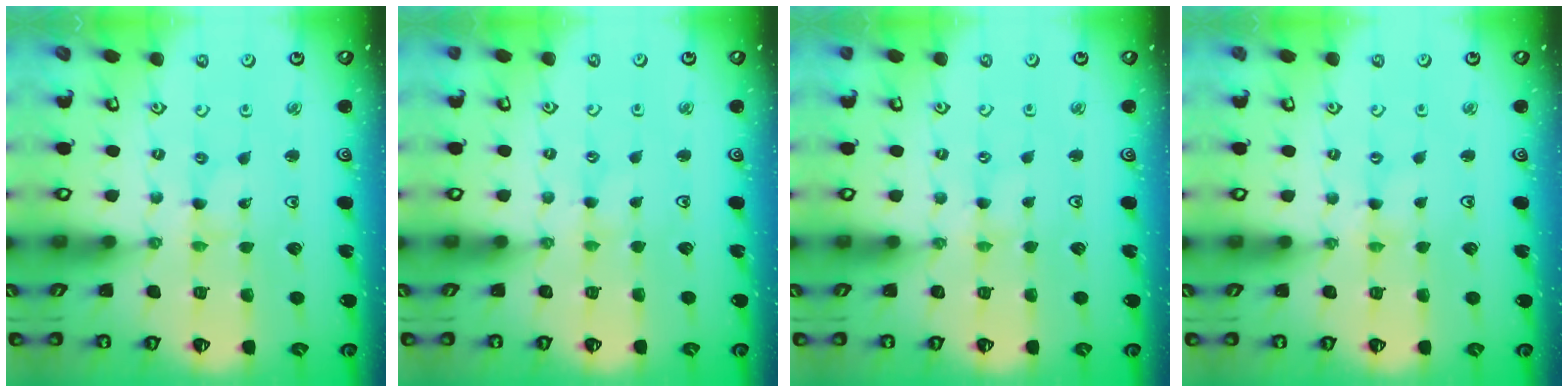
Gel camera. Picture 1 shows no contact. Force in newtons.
{"total": 0.8, "press": 0.8, "slide": 0.2}
{"total": 0.8, "press": 0.8, "slide": 0.2}
{"total": 0.0}